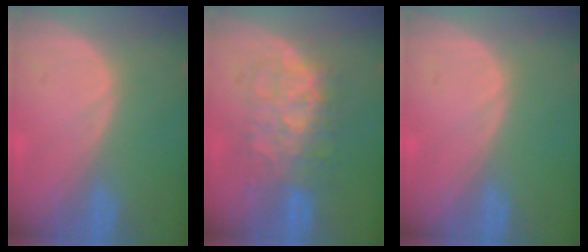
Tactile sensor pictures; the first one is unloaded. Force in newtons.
{"total": 8.0, "press": 8.0, "slide": 0.6}
{"total": 0.0}